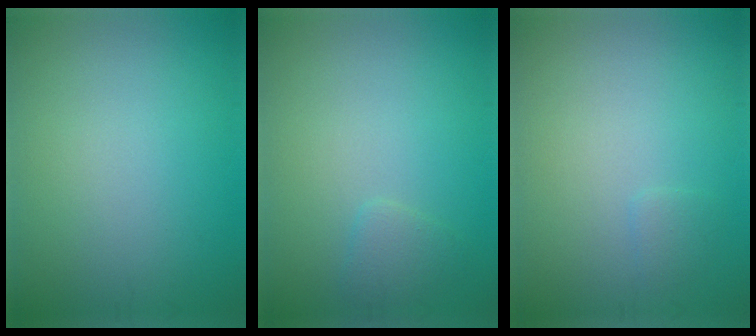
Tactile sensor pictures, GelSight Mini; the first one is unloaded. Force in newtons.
{"total": 1.2, "press": 1.2, "slide": 0.1}
{"total": 0.8, "press": 0.8, "slide": 0.1}